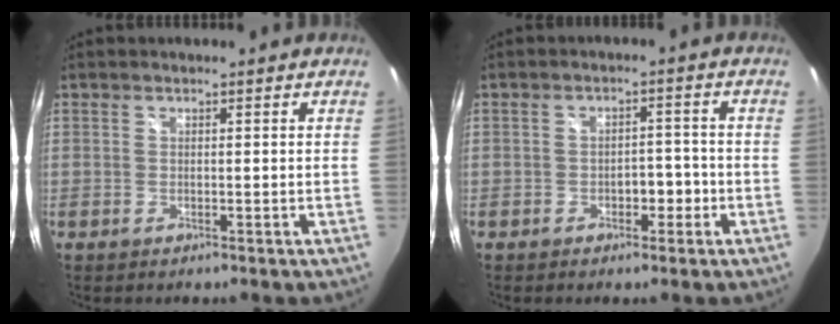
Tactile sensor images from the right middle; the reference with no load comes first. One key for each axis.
{"total": 2.8, "fx": -1.1, "fy": 2.0, "fz": 1.5, "tx": -0.024, "ty": 0.009, "tz": -0.016}